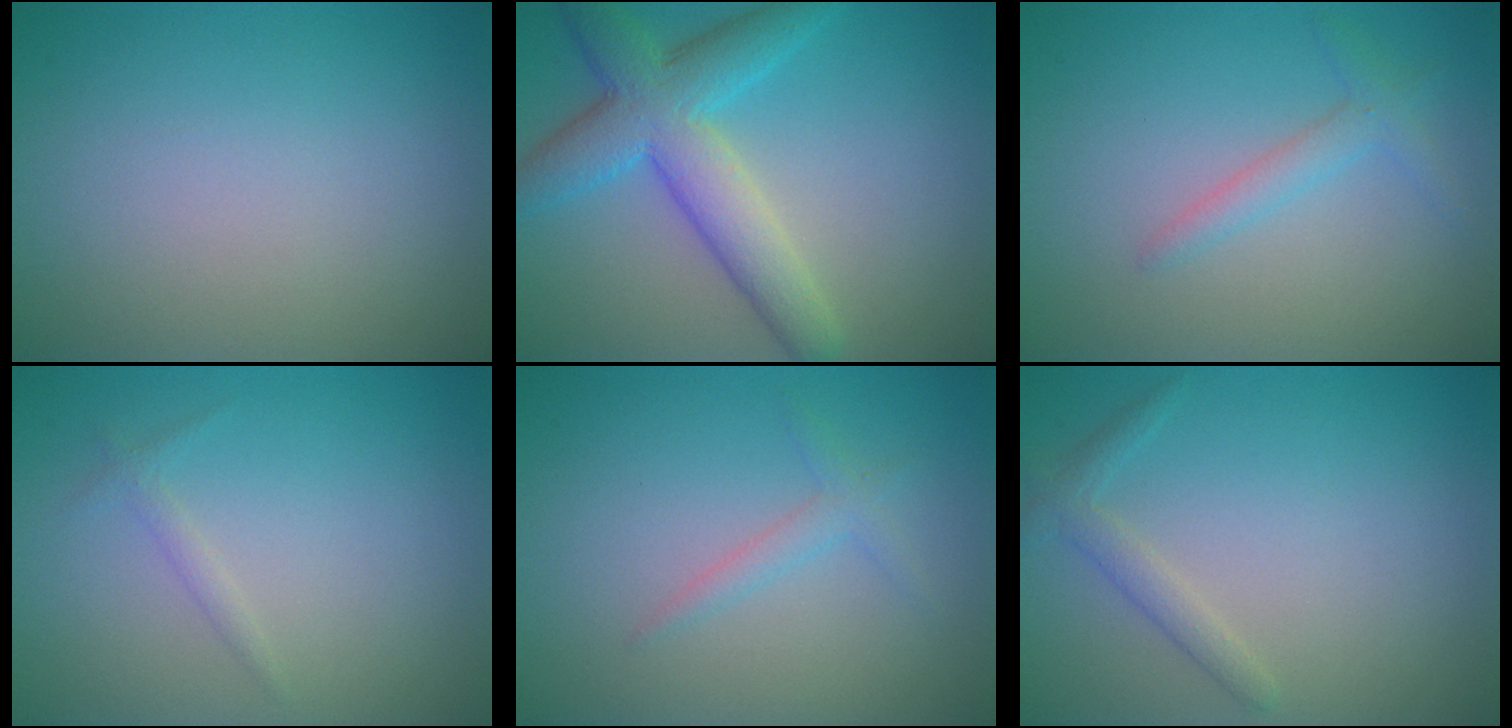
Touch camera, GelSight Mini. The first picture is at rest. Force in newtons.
{"total": 6.8, "press": 6.8, "slide": 0.1}
{"total": 1.7, "press": 1.7, "slide": 0.1}
{"total": 0.8, "press": 0.8, "slide": 0.0}
{"total": 1.3, "press": 1.3, "slide": 0.1}
{"total": 1.7, "press": 1.7, "slide": 0.0}